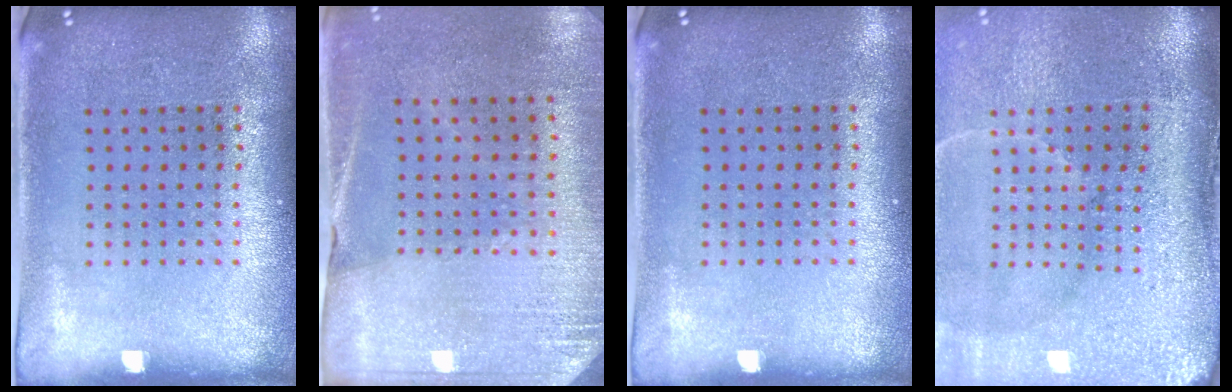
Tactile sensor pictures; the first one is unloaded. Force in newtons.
{"total": 2.6, "press": 2.5, "slide": 0.8}
{"total": 0.0}
{"total": 4.8, "press": 4.0, "slide": 2.7}